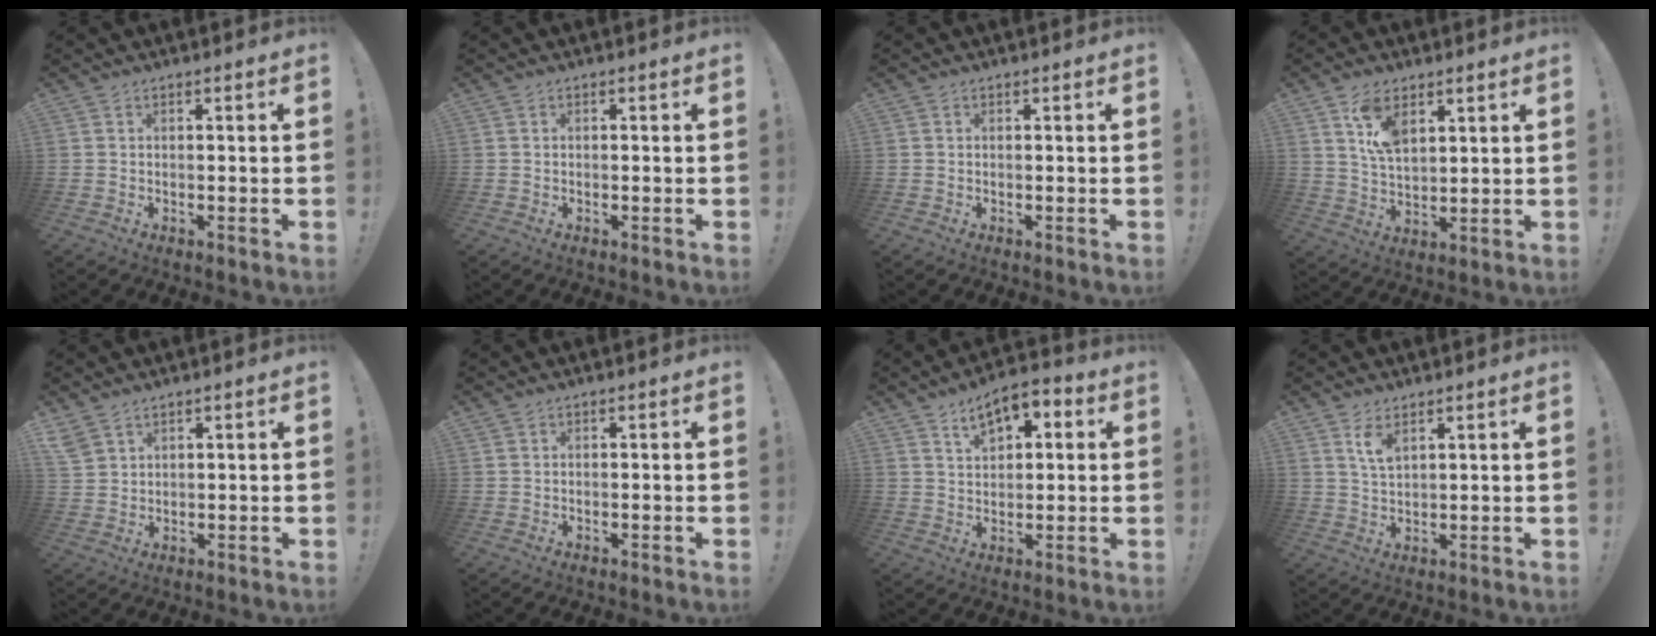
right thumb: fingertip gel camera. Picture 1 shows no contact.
{"total": 0.0}
{"total": 0.0}
{"total": 9.2, "force": [5.3, 4.7, 5.9], "torque": [-0.110, -0.013, 0.099]}
{"total": 4.7, "force": [3.6, 2.6, 1.6], "torque": [-0.032, -0.014, 0.071]}
{"total": 0.6, "force": [0.5, 0.4, -0.1], "torque": [0.010, -0.002, 0.007]}
{"total": 8.0, "force": [4.2, 4.7, 5.0], "torque": [-0.073, -0.013, 0.073]}
{"total": 5.2, "force": [3.3, 2.3, 3.3], "torque": [-0.055, -0.018, 0.057]}